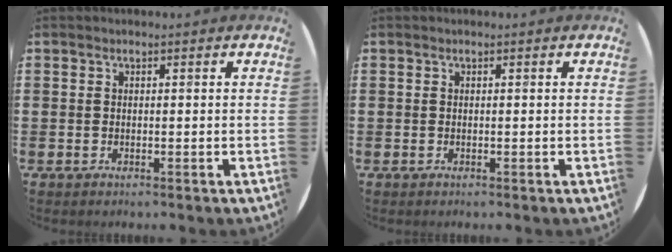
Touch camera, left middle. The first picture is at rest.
{"total": 0.0}